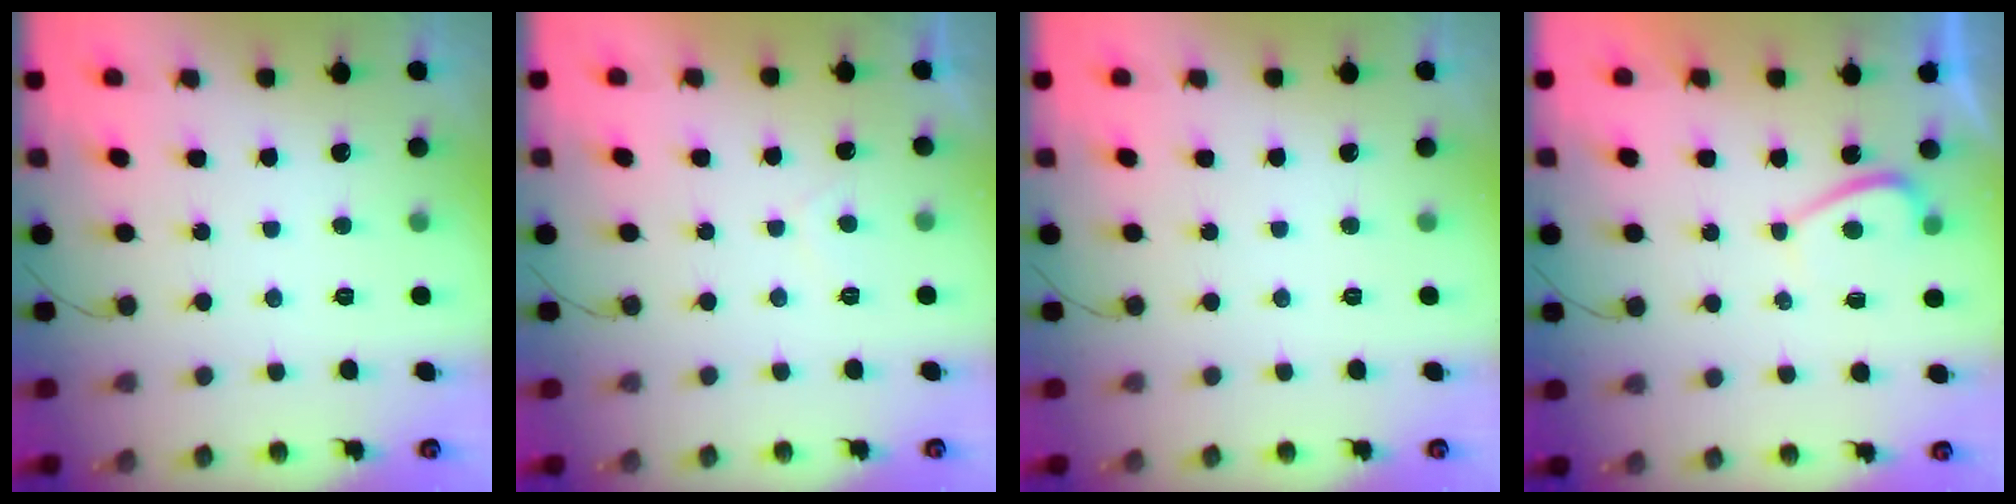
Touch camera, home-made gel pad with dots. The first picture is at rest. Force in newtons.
{"total": 1.6, "press": 1.6, "slide": 0.5}
{"total": 0.0}
{"total": 2.3, "press": 2.1, "slide": 0.7}